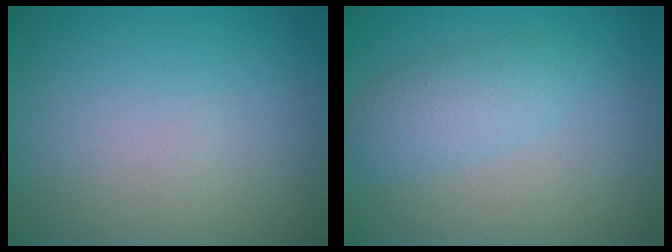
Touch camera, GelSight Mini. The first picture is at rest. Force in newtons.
{"total": 2.9, "press": 2.8, "slide": 0.2}